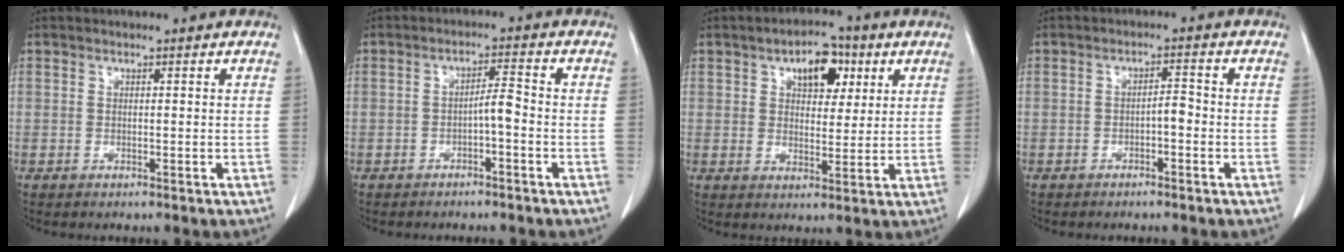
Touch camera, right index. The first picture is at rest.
{"total": 2.7, "force": [-1.0, 0.3, 2.5], "torque": [-0.039, 0.005, -0.018]}
{"total": 7.6, "force": [3.5, 4.0, 5.4], "torque": [-0.077, 0.015, 0.053]}
{"total": 2.0, "force": [-0.8, 0.5, 1.8], "torque": [-0.024, 0.004, -0.013]}